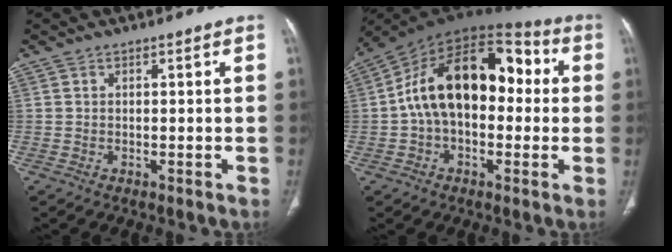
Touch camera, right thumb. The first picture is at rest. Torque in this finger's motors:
{"motor_torque": [2.41, 2.60, 1.68, -0.62, 0.35]}